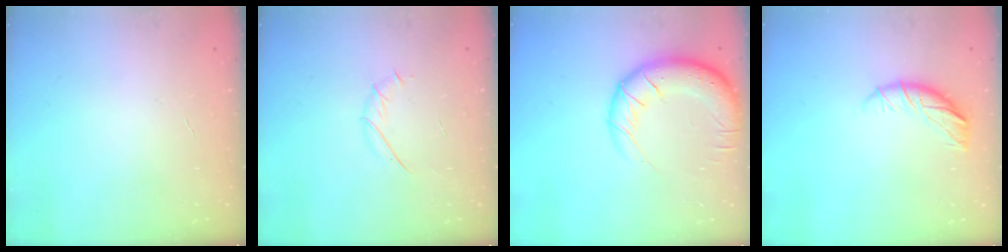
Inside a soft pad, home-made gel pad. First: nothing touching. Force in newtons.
{"total": 2.7, "press": 2.6, "slide": 0.8}
{"total": 16.2, "press": 15.8, "slide": 3.9}
{"total": 10.3, "press": 10.1, "slide": 2.0}